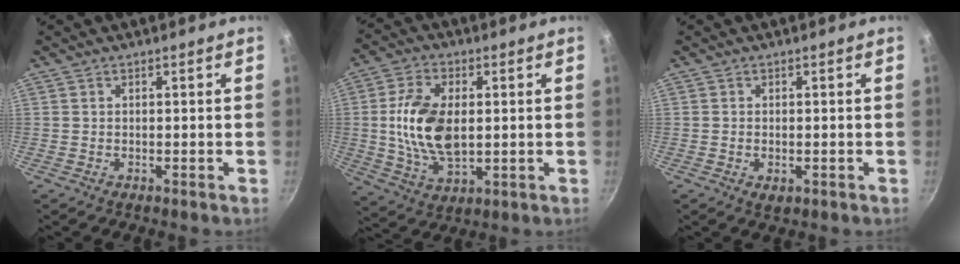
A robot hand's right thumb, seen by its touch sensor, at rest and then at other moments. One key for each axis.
{"total": 13.7, "fx": 0.9, "fy": 7.9, "fz": 11.1, "tx": -0.203, "ty": 0.000, "tz": 0.020}
{"total": 2.1, "fx": -0.6, "fy": 1.2, "fz": 1.6, "tx": -0.024, "ty": -0.005, "tz": -0.007}